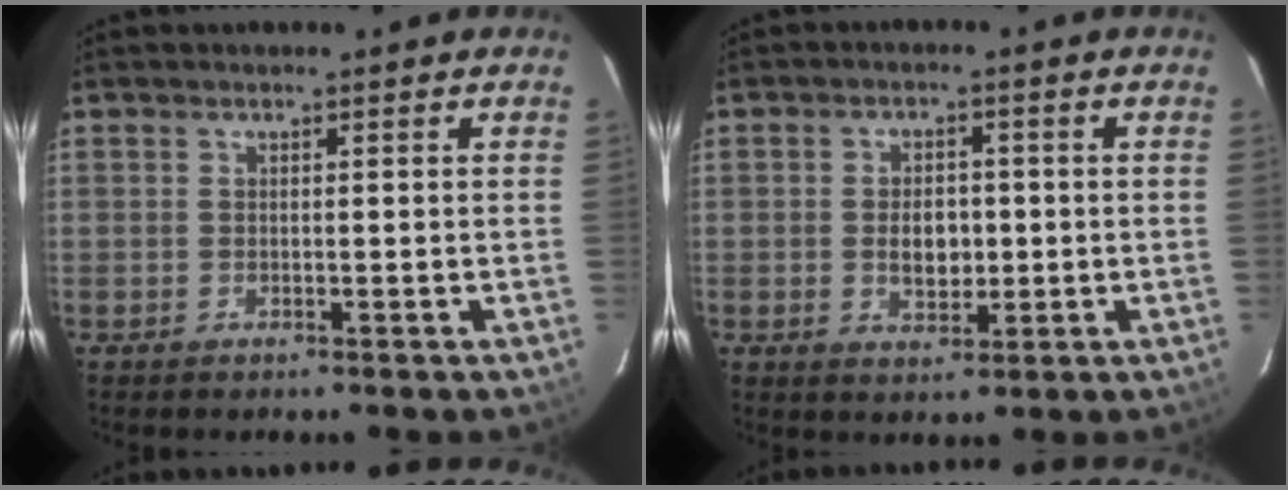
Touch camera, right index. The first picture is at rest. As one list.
[{"total": 5.1, "force": [-0.5, 3.3, 3.9], "torque": [-0.070, 0.002, -0.004]}]